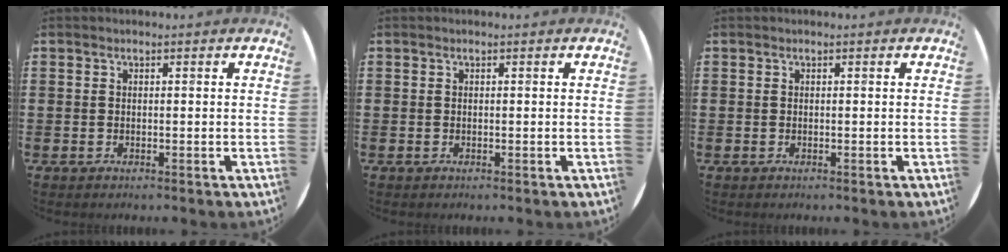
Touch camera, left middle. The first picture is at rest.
{"total": 0.0}
{"total": 0.0}